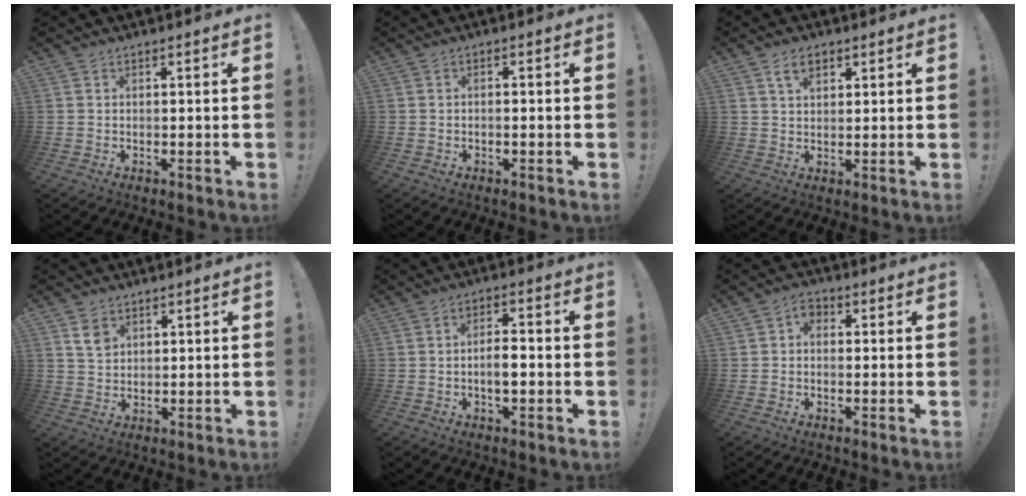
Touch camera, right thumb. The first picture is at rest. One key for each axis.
{"total": 1.2, "fx": -1.0, "fy": 0.1, "fz": 0.7, "tx": -0.016, "ty": 0.004, "tz": -0.016}
{"total": 5.1, "fx": 2.6, "fy": 3.0, "fz": 3.2, "tx": -0.054, "ty": -0.001, "tz": 0.047}
{"total": 5.3, "fx": 2.8, "fy": 3.9, "fz": 2.1, "tx": -0.026, "ty": -0.009, "tz": 0.053}
{"total": 5.2, "fx": -1.6, "fy": 2.2, "fz": 4.5, "tx": -0.064, "ty": 0.007, "tz": -0.030}
{"total": 3.2, "fx": -0.5, "fy": 2.4, "fz": 2.1, "tx": -0.035, "ty": 0.011, "tz": -0.009}